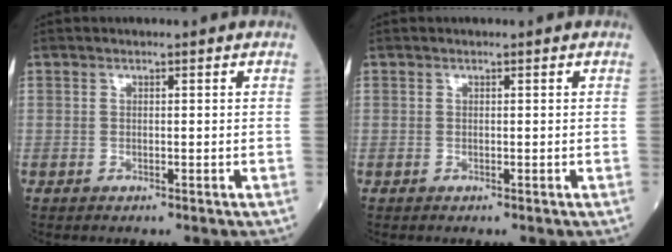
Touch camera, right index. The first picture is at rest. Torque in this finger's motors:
{"motor_torque": [0.00, 0.00, 0.00, 0.00]}